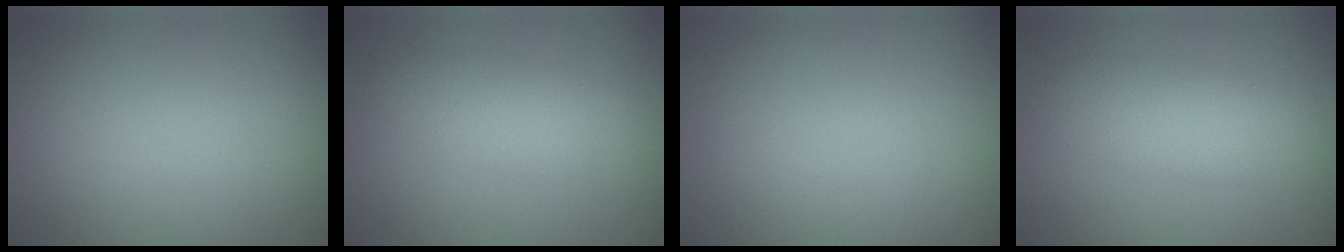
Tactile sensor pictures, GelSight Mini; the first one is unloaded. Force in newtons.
{"total": 3.6, "press": 3.6, "slide": 0.1}
{"total": 0.0}
{"total": 3.8, "press": 3.8, "slide": 0.1}